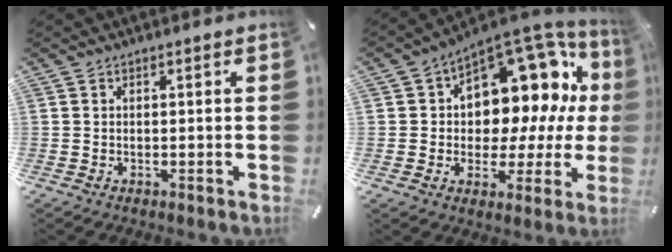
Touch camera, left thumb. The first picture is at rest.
{"total": 14.8, "force": [6.8, 10.1, 8.4], "torque": [-0.098, -0.080, 0.117]}